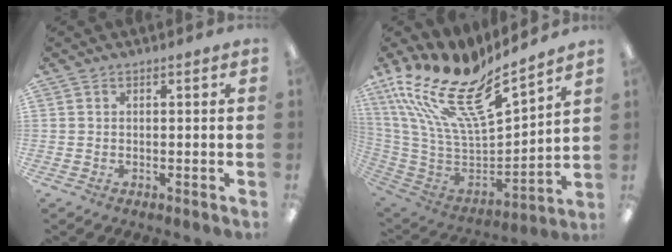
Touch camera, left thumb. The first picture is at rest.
{"total": 19.9, "force": [13.2, 7.2, 13.1], "torque": [-0.245, -0.092, 0.232]}